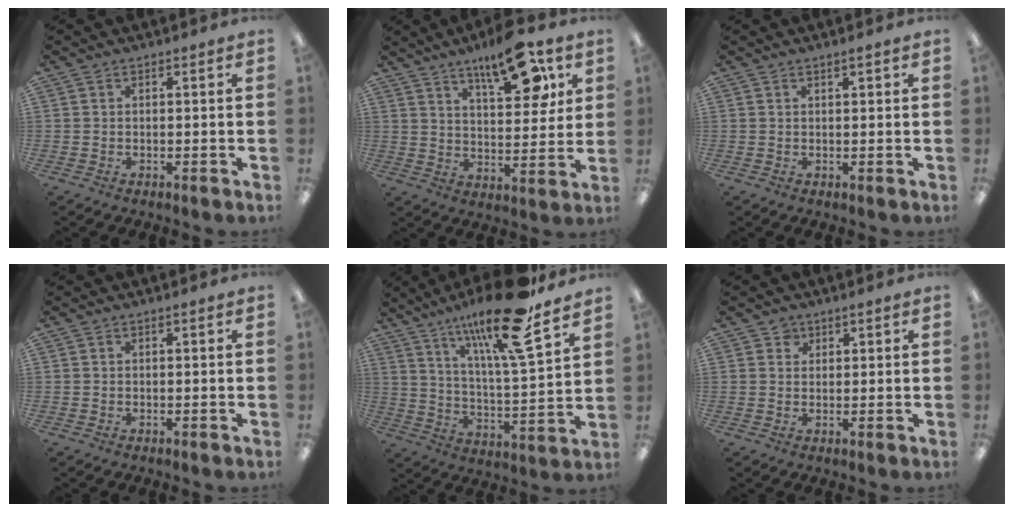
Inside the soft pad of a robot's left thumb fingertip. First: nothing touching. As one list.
[{"total": 14.7, "force": [9.6, 5.4, 9.7], "torque": [-0.136, -0.046, 0.156]}, {"total": 1.1, "force": [0.8, 0.2, 0.7], "torque": [-0.014, 0.000, 0.014]}, {"total": 0.0}, {"total": 20.7, "force": [14.6, 4.0, 14.1], "torque": [-0.245, -0.081, 0.235]}, {"total": 1.9, "force": [1.2, 1.4, 0.2], "torque": [0.002, -0.002, 0.021]}]